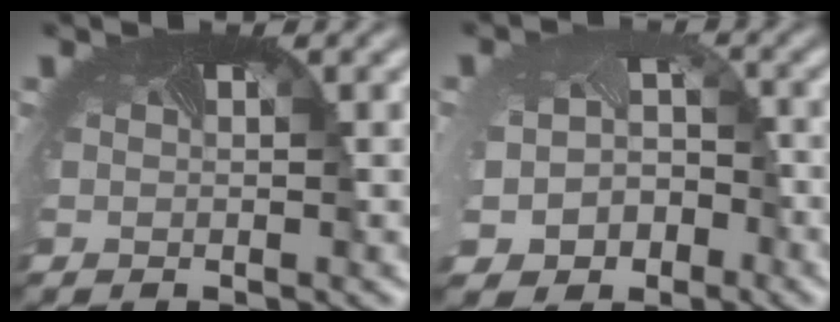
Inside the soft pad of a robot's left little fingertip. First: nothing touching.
{"total": 5.6, "force": [-2.7, 4.5, 2.1], "torque": [-0.040, -0.026, -0.031]}